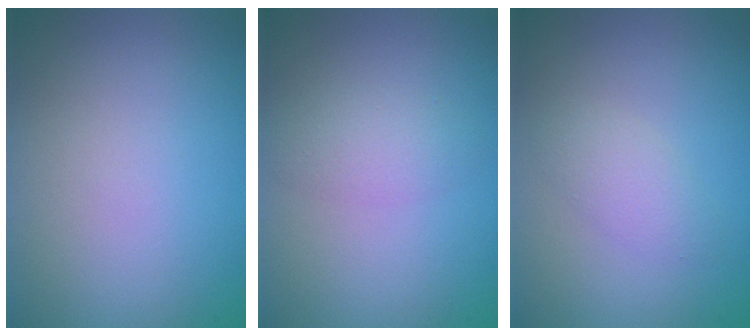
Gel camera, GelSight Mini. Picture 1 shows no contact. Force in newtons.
{"total": 2.2, "press": 2.2, "slide": 0.0}
{"total": 1.8, "press": 1.8, "slide": 0.1}